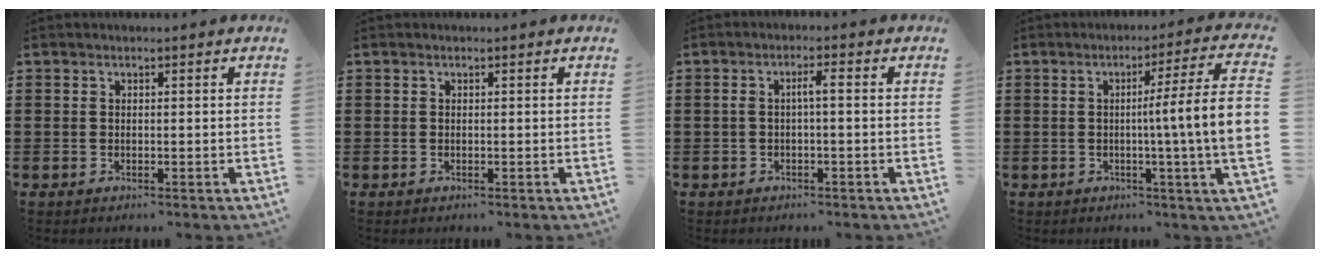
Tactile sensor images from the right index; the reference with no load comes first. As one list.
[{"total": 0.0}, {"total": 2.4, "force": [-0.2, 0.3, 2.4], "torque": [-0.047, 0.004, -0.006]}, {"total": 9.2, "force": [-0.4, -1.0, 9.1], "torque": [-0.150, -0.018, -0.017]}]